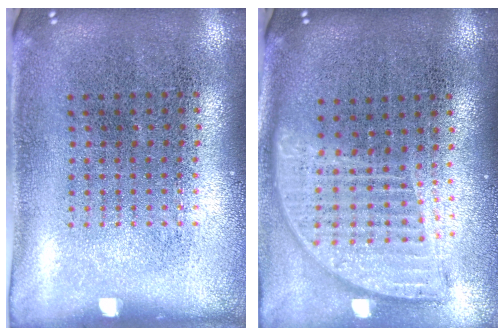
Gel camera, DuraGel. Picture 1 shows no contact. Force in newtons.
{"total": 1.9, "press": 1.5, "slide": 1.1}